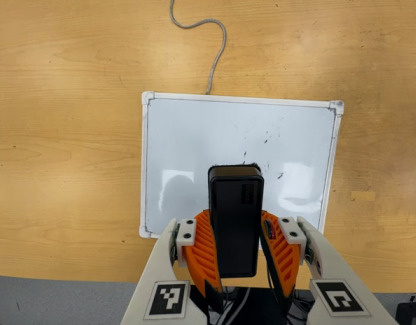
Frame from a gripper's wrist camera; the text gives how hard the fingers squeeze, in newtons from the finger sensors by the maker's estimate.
{"total": 6.6, "left": 6.0, "right": 7.2}